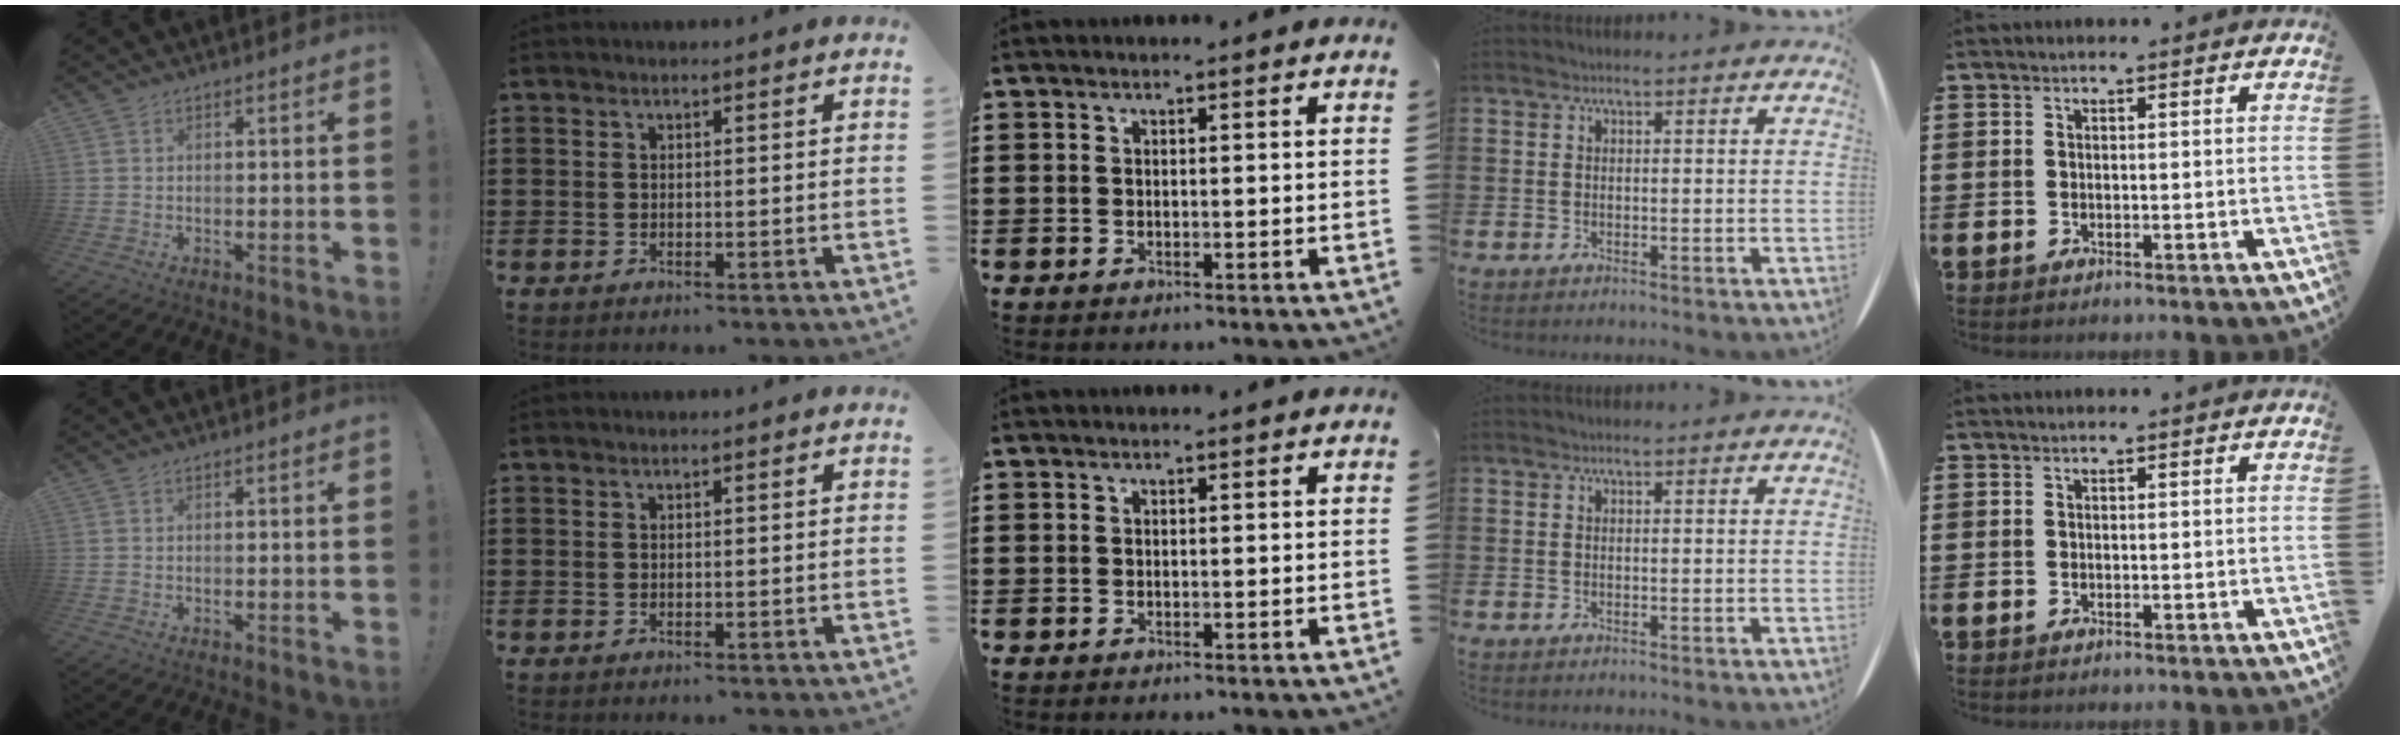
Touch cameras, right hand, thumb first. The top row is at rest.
{}